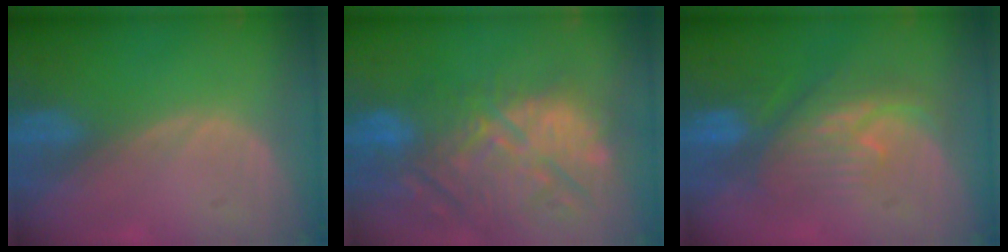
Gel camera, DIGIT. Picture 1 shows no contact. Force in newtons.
{"total": 14.5, "press": 12.7, "slide": 7.0}
{"total": 8.0, "press": 7.8, "slide": 1.9}